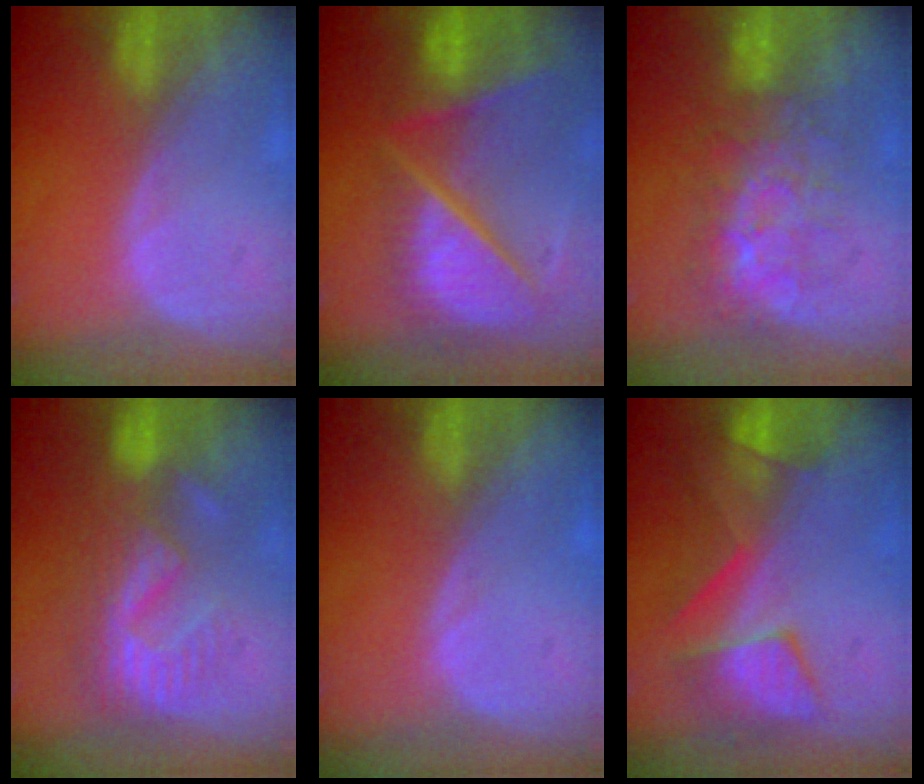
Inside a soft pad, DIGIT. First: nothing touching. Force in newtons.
{"total": 11.8, "press": 9.8, "slide": 6.5}
{"total": 7.9, "press": 7.7, "slide": 1.6}
{"total": 8.7, "press": 8.2, "slide": 3.0}
{"total": 0.5, "press": 0.0, "slide": 0.5}
{"total": 7.8, "press": 7.6, "slide": 1.6}